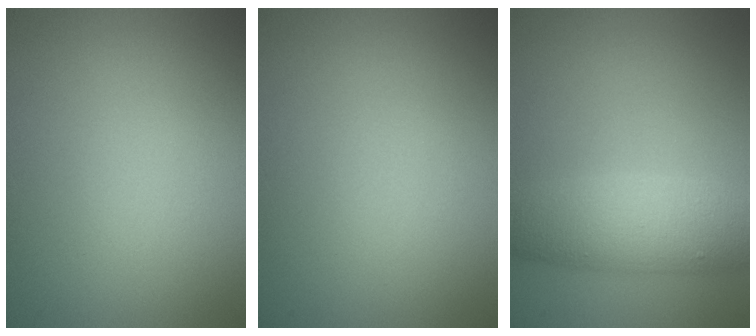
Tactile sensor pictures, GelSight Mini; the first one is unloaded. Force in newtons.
{"total": 0.0}
{"total": 5.8, "press": 5.8, "slide": 0.1}